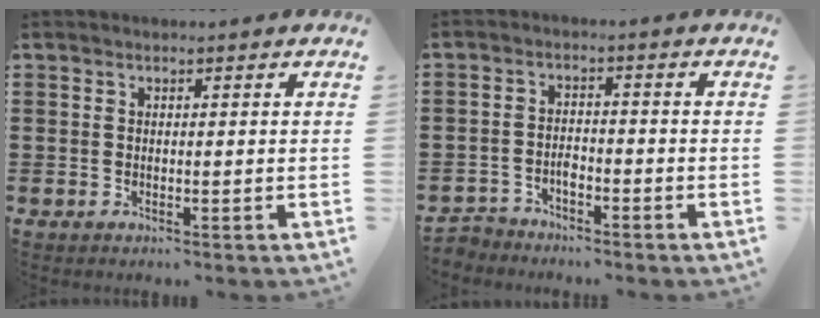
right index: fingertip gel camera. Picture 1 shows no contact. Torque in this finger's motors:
{"motor_torque": [1.09, 1.05, 0.01, 0.00]}